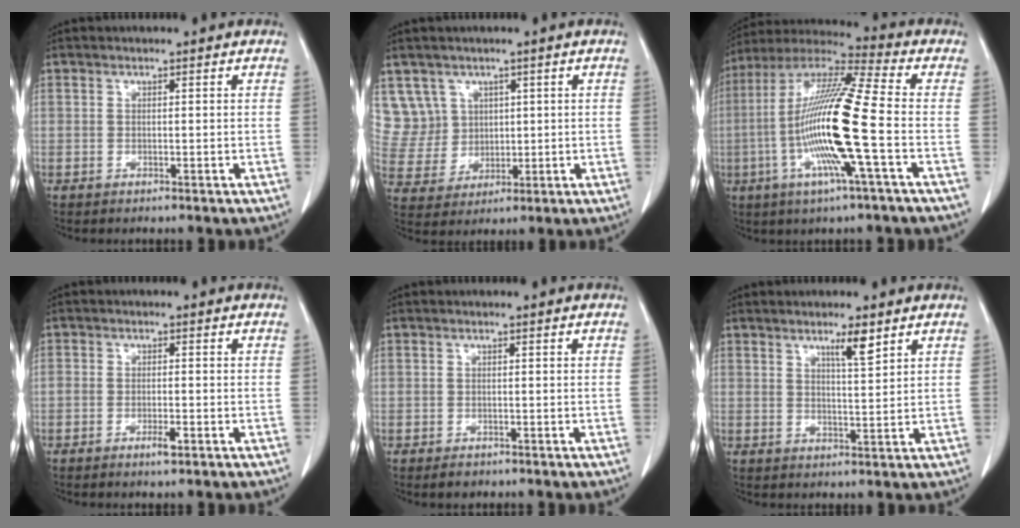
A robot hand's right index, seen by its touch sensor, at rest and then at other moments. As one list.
[{"total": 7.7, "force": [3.6, 6.7, 0.0], "torque": [-0.004, 0.027, 0.087]}, {"total": 17.4, "force": [-3.6, -0.1, 17.0], "torque": [-0.340, -0.006, -0.081]}, {"total": 2.4, "force": [-1.4, 0.6, 1.9], "torque": [-0.032, 0.001, -0.024]}, {"total": 1.4, "force": [-1.0, 0.8, 0.6], "torque": [-0.012, -0.001, -0.011]}, {"total": 3.8, "force": [2.5, 0.3, 2.8], "torque": [-0.050, -0.003, 0.044]}]